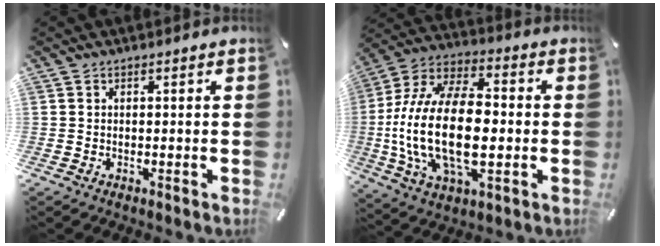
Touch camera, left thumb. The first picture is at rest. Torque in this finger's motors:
{"motor_torque": [1.45, 1.79, 2.77, 0.00, 1.05]}